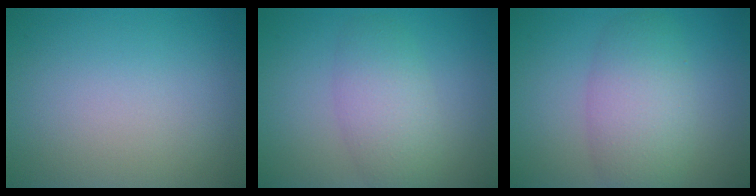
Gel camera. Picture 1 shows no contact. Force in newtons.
{"total": 2.4, "press": 2.4, "slide": 0.3}
{"total": 5.3, "press": 5.3, "slide": 0.3}